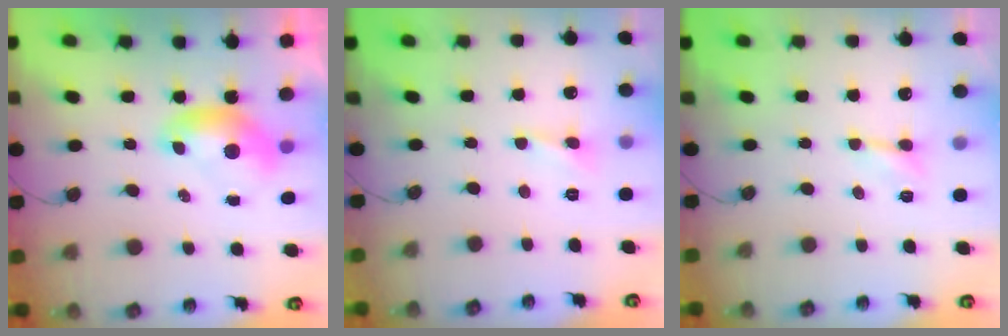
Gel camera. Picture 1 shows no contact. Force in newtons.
{"total": 1.9, "press": 1.8, "slide": 0.6}
{"total": 2.2, "press": 2.1, "slide": 0.5}